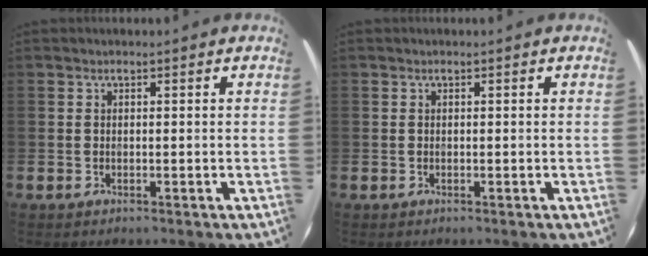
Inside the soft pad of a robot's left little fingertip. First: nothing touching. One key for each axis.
{"total": 0.0}